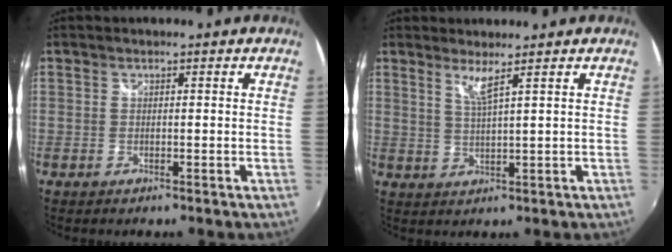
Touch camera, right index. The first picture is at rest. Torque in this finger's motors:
{"motor_torque": [0.14, 0.10, 0.11, 0.04]}